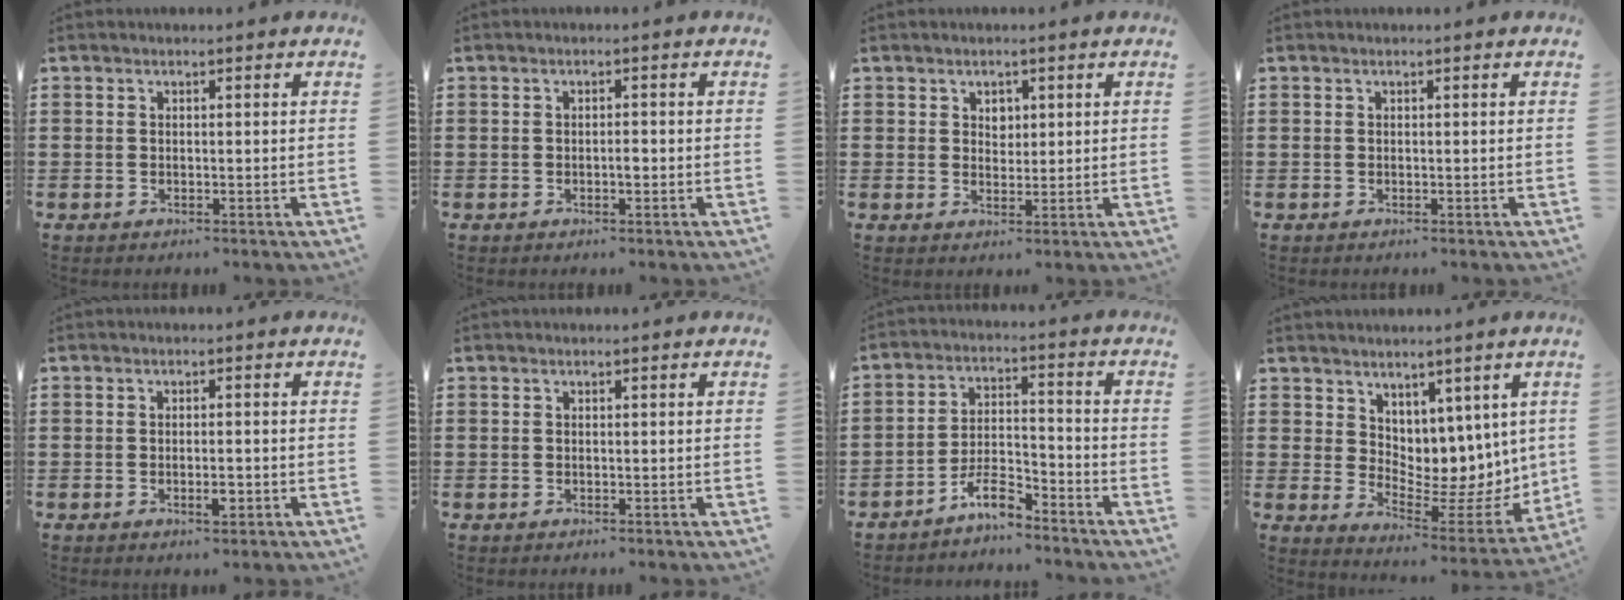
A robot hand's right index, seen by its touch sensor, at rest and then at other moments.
{"total": 1.2, "force": [-0.4, 0.3, 1.1], "torque": [-0.022, -0.001, -0.007]}
{"total": 2.1, "force": [1.0, 1.6, 0.9], "torque": [-0.014, 0.004, 0.017]}
{"total": 0.0}
{"total": 2.2, "force": [-0.8, 0.7, 1.9], "torque": [-0.033, 0.001, -0.015]}
{"total": 0.0}
{"total": 6.1, "force": [-5.1, 1.6, 3.0], "torque": [-0.063, 0.010, -0.100]}
{"total": 6.3, "force": [5.1, 3.5, 1.2], "torque": [-0.047, -0.052, 0.101]}